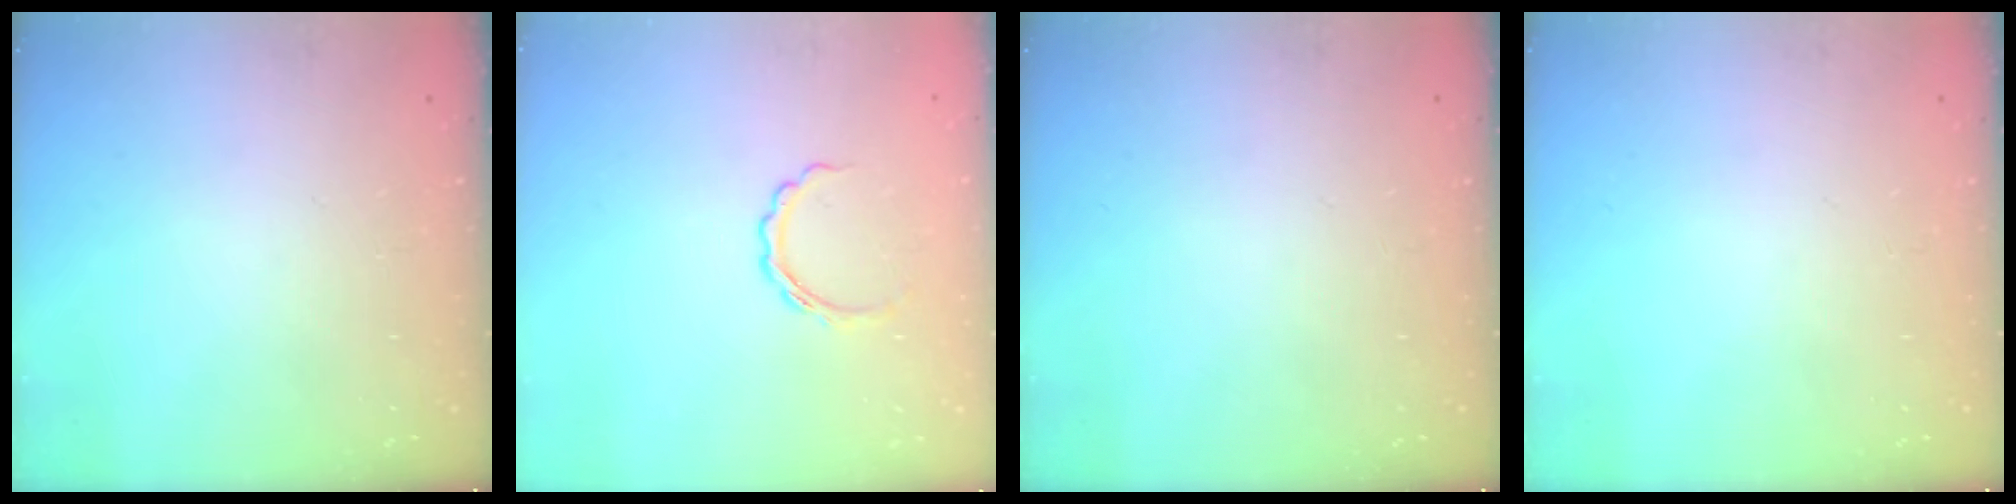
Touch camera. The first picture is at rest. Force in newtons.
{"total": 5.3, "press": 5.2, "slide": 1.0}
{"total": 0.0}
{"total": 0.0}